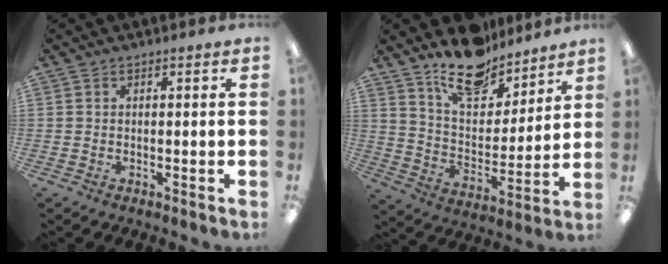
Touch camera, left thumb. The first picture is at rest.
{"total": 15.4, "force": [12.8, 6.5, 5.7], "torque": [-0.094, -0.087, 0.232]}